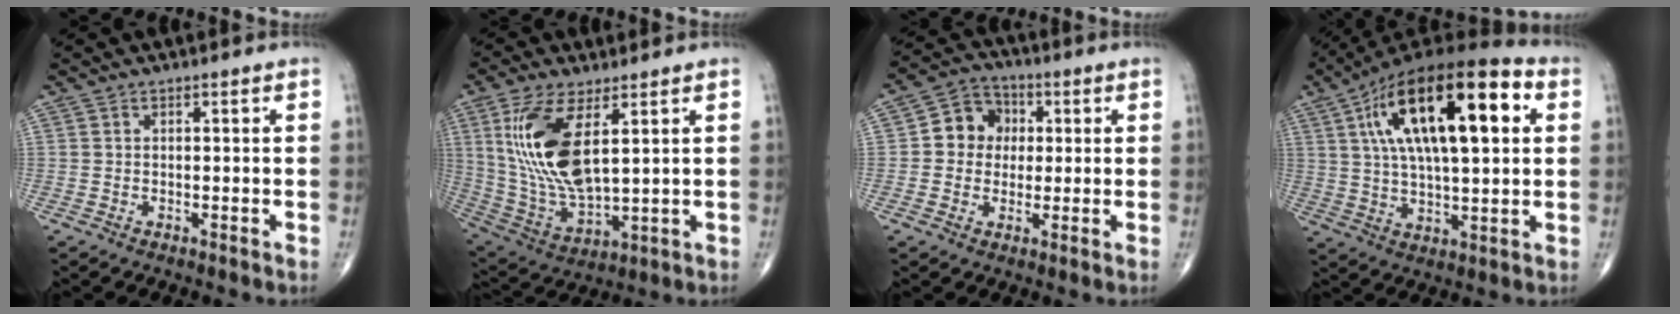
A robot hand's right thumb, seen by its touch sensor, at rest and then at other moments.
{"total": 17.0, "force": [5.0, 7.1, 14.6], "torque": [-0.302, -0.026, 0.111]}
{"total": 8.2, "force": [0.9, 7.3, 3.8], "torque": [-0.029, 0.014, 0.003]}
{"total": 25.1, "force": [7.4, 9.5, 22.0], "torque": [-0.374, 0.017, 0.114]}